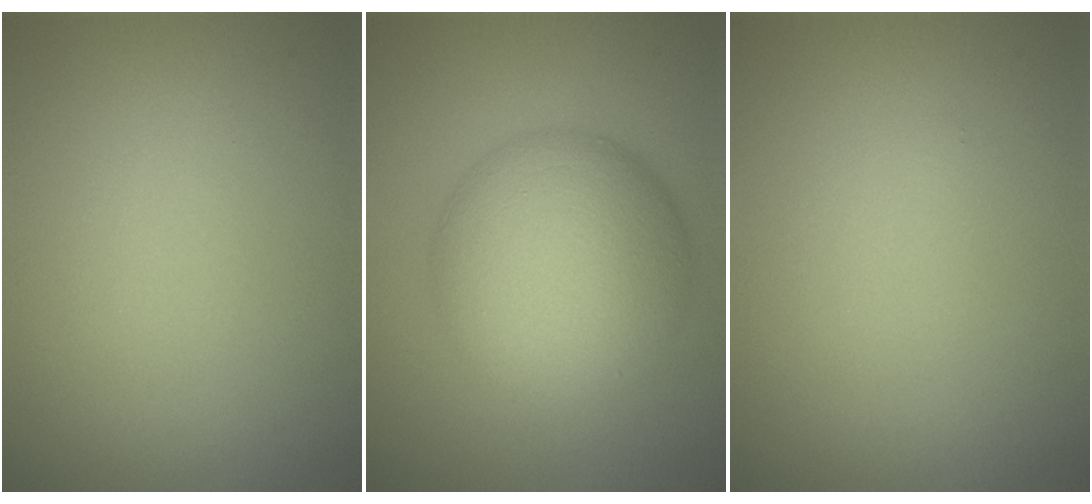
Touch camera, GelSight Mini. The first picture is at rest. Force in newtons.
{"total": 10.1, "press": 10.1, "slide": 0.3}
{"total": 0.0}